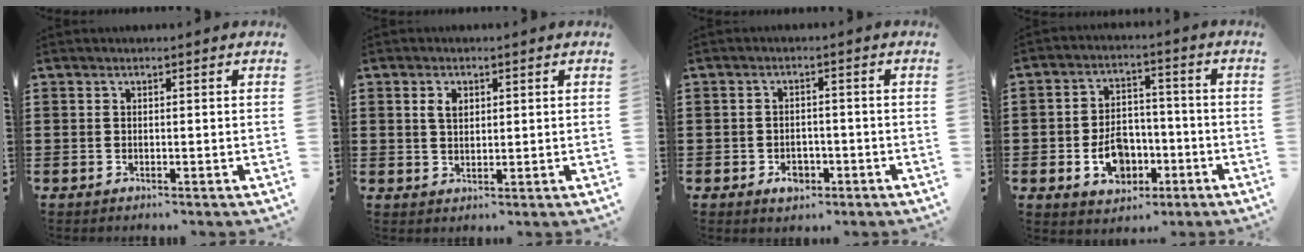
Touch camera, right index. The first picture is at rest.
{"total": 2.5, "force": [0.9, 1.6, 1.8], "torque": [-0.040, 0.007, 0.016]}
{"total": 3.0, "force": [-1.4, 2.0, 1.7], "torque": [-0.033, 0.002, -0.028]}
{"total": 7.5, "force": [-2.4, 5.4, 4.5], "torque": [-0.070, 0.001, -0.047]}